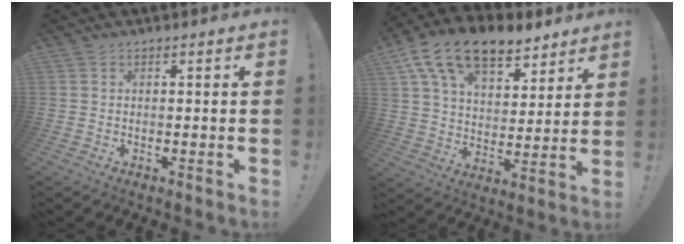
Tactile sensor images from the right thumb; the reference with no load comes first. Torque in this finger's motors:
{"motor_torque": [2.31, 2.45, 0.71, -0.07, 0.33]}